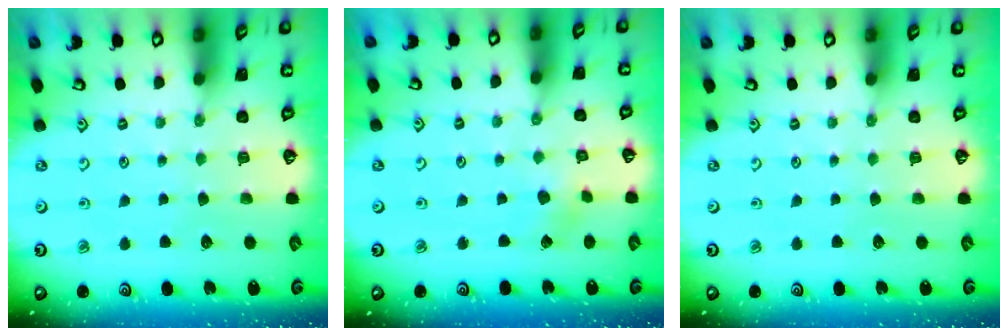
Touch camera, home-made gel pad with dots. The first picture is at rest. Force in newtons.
{"total": 3.6, "press": 3.5, "slide": 0.6}
{"total": 0.0}